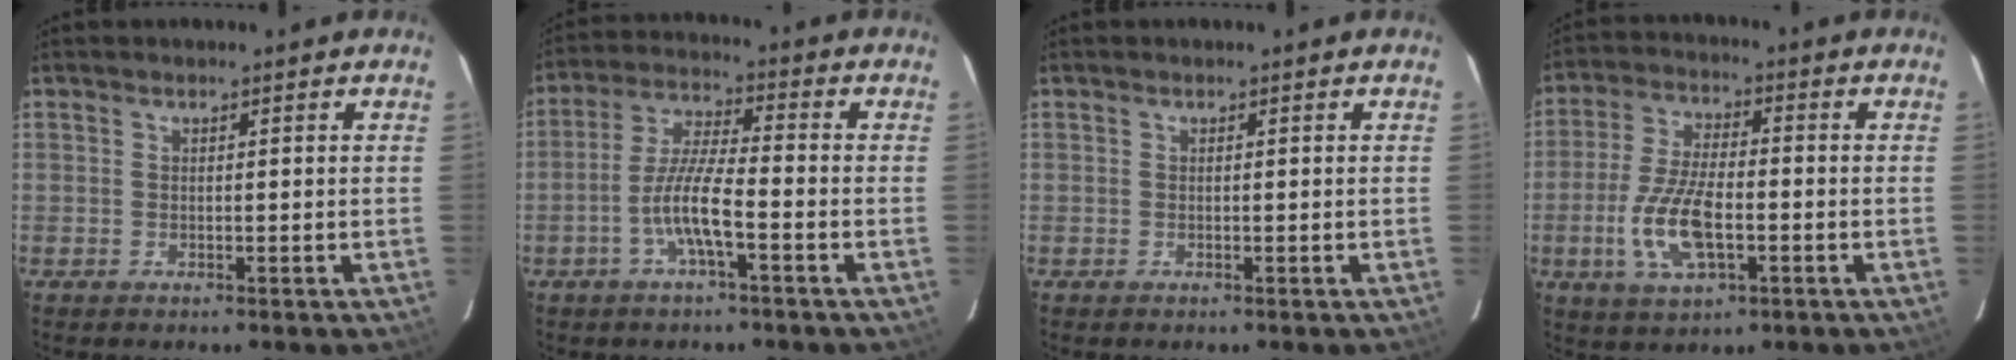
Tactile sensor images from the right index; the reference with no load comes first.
{"total": 7.7, "force": [-3.3, 0.8, 6.8], "torque": [-0.144, 0.005, -0.063]}
{"total": 0.0}
{"total": 11.7, "force": [-3.3, 5.0, 10.1], "torque": [-0.213, -0.003, -0.059]}